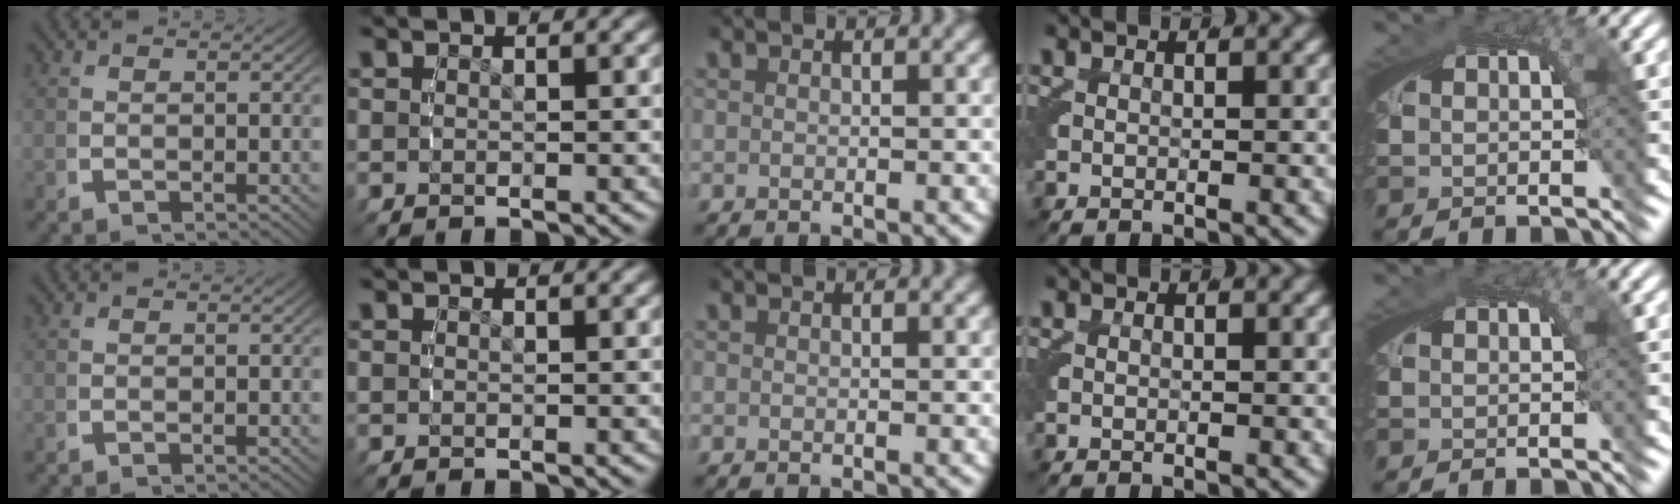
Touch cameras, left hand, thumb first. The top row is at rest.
{}